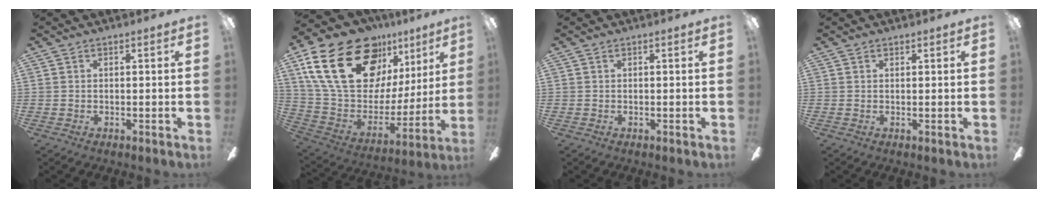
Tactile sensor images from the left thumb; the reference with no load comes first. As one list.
[{"total": 29.3, "force": [15.6, 16.9, 18.2], "torque": [-0.346, -0.082, 0.296]}, {"total": 0.0}, {"total": 0.5, "force": [0.5, 0.2, 0.1], "torque": [0.005, -0.003, 0.007]}]